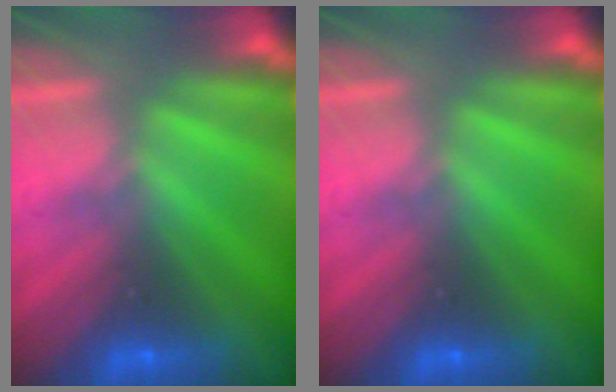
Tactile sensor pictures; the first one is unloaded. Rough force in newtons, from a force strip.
{"total": 0.0}